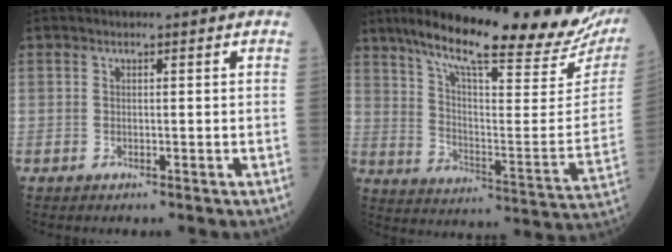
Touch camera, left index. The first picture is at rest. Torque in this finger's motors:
{"motor_torque": [0.70, -1.44, 0.69, 0.16]}